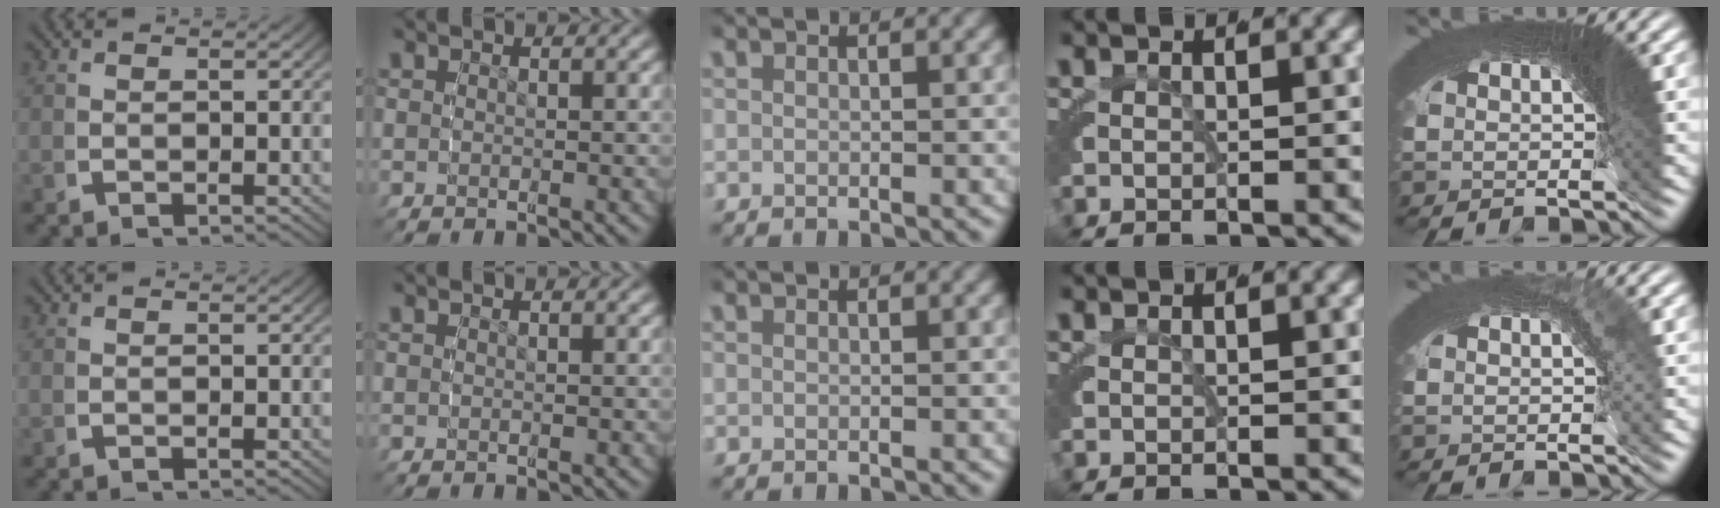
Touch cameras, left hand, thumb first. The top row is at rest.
{"little": {"total": 6.5, "force": [-0.9, -2.0, -6.2], "torque": [0.065, -0.014, -0.006]}}